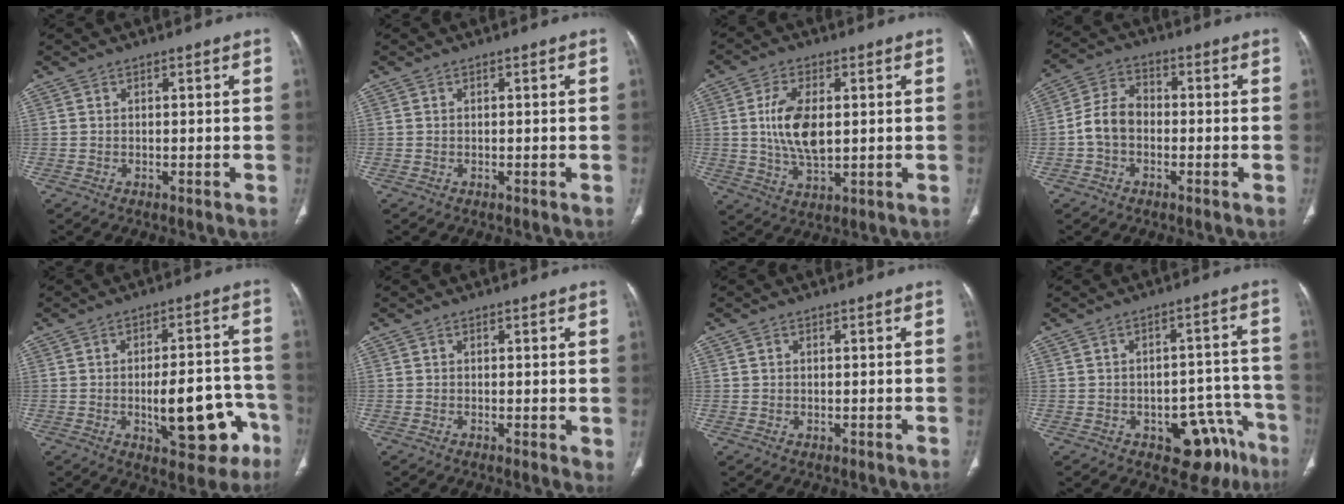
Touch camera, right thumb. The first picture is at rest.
{"total": 0.0}
{"total": 10.1, "force": [1.1, 5.2, 8.5], "torque": [-0.160, -0.008, 0.027]}
{"total": 7.2, "force": [-1.4, 5.3, 4.6], "torque": [-0.079, 0.027, -0.039]}
{"total": 15.0, "force": [-4.8, 6.5, 12.7], "torque": [-0.140, 0.034, -0.055]}
{"total": 2.1, "force": [0.2, 0.7, 1.9], "torque": [-0.029, -0.009, 0.001]}
{"total": 0.7, "force": [0.2, 0.6, 0.3], "torque": [-0.003, -0.001, 0.004]}
{"total": 11.5, "force": [-6.4, 6.8, 6.6], "torque": [-0.031, 0.056, -0.078]}